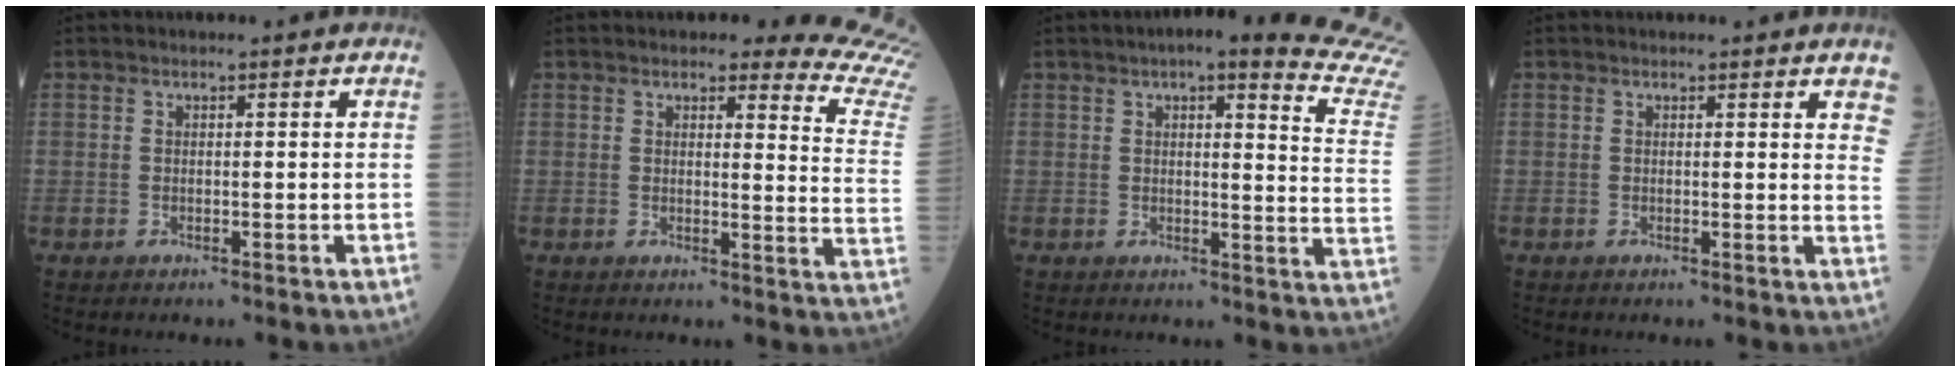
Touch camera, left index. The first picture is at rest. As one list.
[{"total": 13.1, "force": [12.7, 0.6, 3.2], "torque": [-0.009, -0.112, 0.100]}, {"total": 17.9, "force": [16.3, 0.6, 7.5], "torque": [-0.079, -0.085, 0.158]}, {"total": 5.6, "force": [4.8, 1.1, 2.6], "torque": [-0.018, -0.021, 0.029]}]